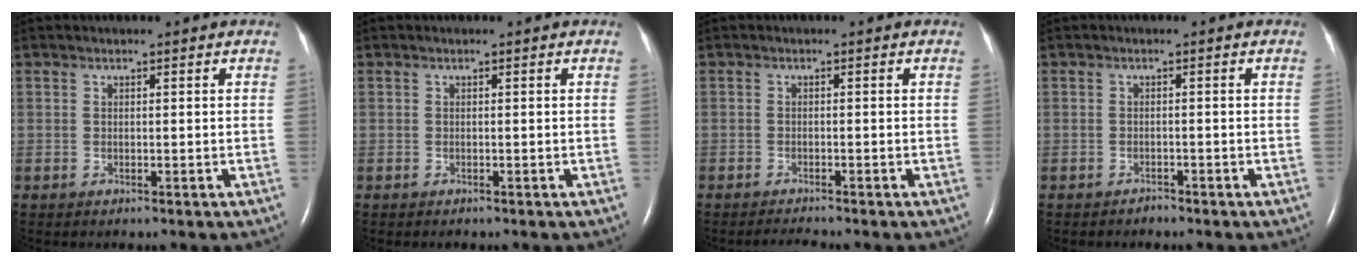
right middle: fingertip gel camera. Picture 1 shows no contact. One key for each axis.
{"total": 0.0}
{"total": 1.6, "fx": -1.5, "fy": -0.4, "fz": 0.2, "tx": -0.014, "ty": -0.011, "tz": -0.025}
{"total": 0.9, "fx": -0.8, "fy": 0.3, "fz": 0.0, "tx": -0.001, "ty": 0.000, "tz": -0.015}